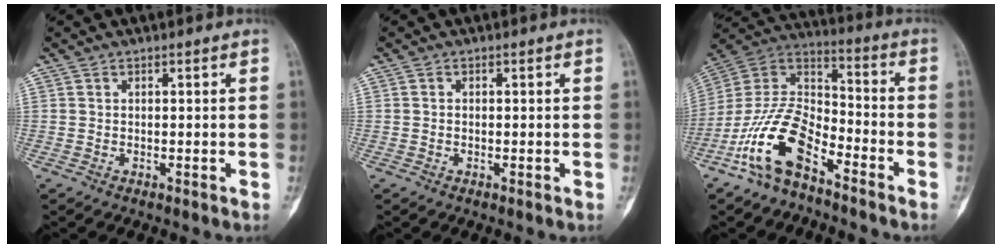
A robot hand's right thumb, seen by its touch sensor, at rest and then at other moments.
{"total": 0.6, "force": [0.0, 0.4, 0.4], "torque": [-0.011, 0.002, 0.000]}
{"total": 15.4, "force": [-9.1, 7.2, 10.2], "torque": [-0.186, 0.074, -0.182]}